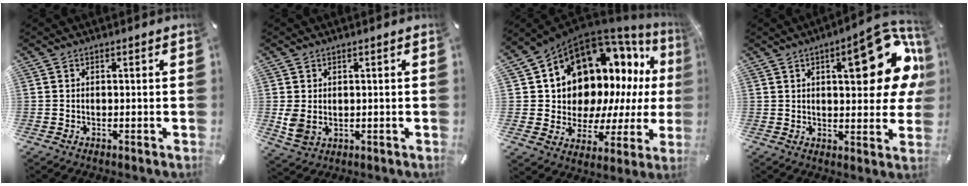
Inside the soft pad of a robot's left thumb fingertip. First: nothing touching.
{"total": 4.5, "force": [0.4, 3.7, 2.5], "torque": [-0.060, -0.007, 0.007]}
{"total": 14.7, "force": [6.9, 10.8, 7.2], "torque": [-0.109, -0.089, 0.138]}
{"total": 20.7, "force": [7.4, 7.4, 17.8], "torque": [-0.217, -0.044, 0.106]}